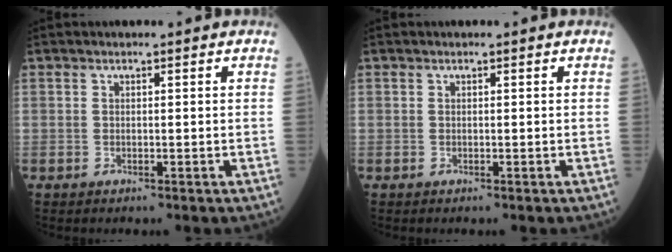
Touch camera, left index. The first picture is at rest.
{"total": 0.0}